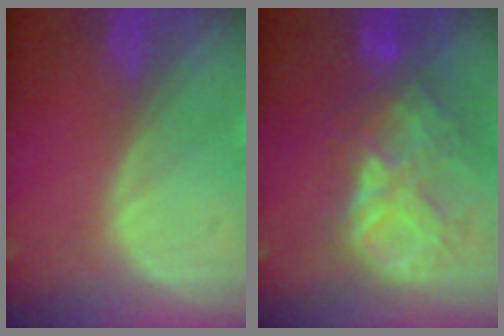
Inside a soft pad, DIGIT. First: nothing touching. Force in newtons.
{"total": 8.8, "press": 7.7, "slide": 4.4}